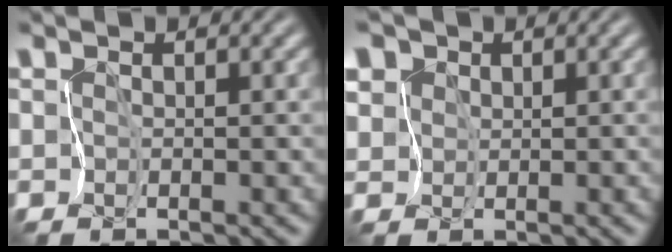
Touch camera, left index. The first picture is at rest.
{"total": 8.0, "force": [4.4, 5.8, 3.4], "torque": [-0.075, 0.024, 0.046]}